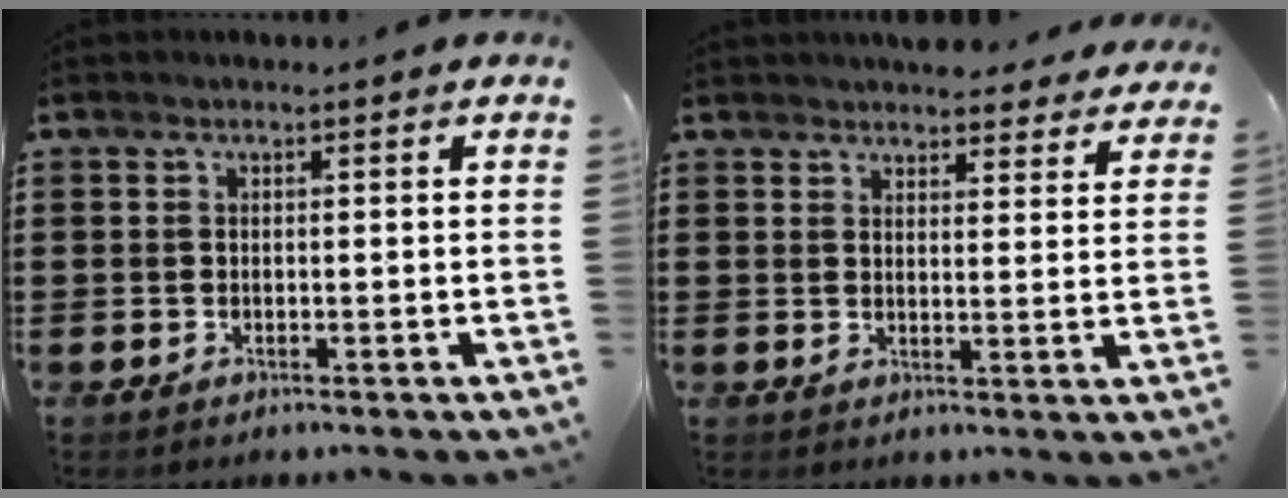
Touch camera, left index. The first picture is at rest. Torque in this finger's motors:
{"motor_torque": [2.14, 0.00, 0.84, 0.04]}